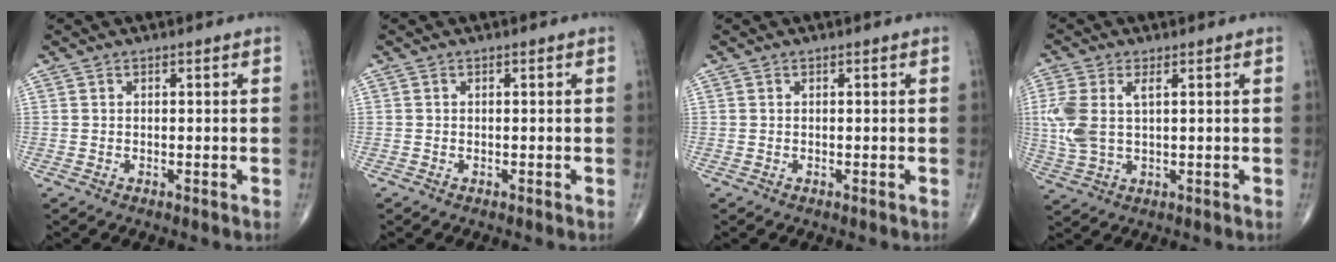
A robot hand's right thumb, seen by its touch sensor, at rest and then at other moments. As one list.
[{"total": 0.0}, {"total": 0.0}, {"total": 8.4, "force": [1.5, 4.4, 7.0], "torque": [-0.184, 0.007, 0.037]}]